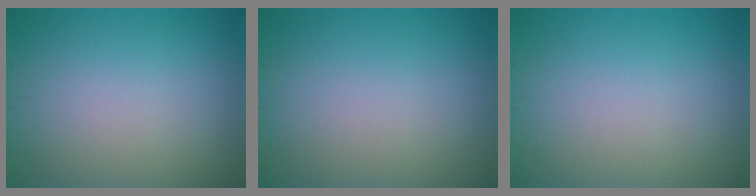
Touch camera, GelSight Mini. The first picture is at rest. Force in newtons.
{"total": 0.0}
{"total": 0.0}